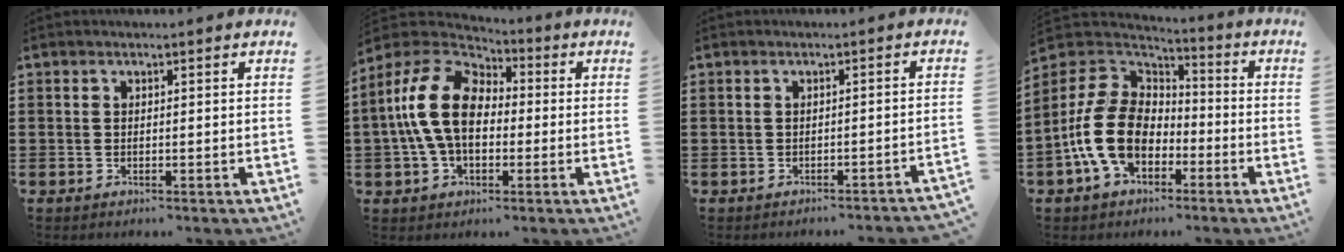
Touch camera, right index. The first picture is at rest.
{"total": 12.8, "force": [0.4, 8.3, 9.8], "torque": [-0.241, 0.010, 0.001]}
{"total": 1.4, "force": [-1.3, -0.2, 0.4], "torque": [-0.012, 0.000, -0.028]}
{"total": 13.5, "force": [-3.9, 9.4, 8.8], "torque": [-0.225, 0.018, -0.078]}